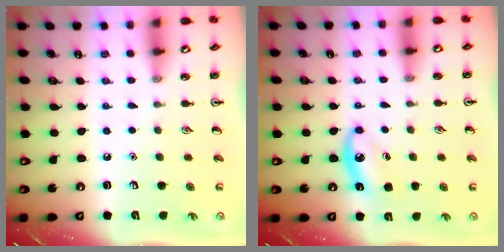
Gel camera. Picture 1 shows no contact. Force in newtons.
{"total": 6.8, "press": 6.5, "slide": 2.0}